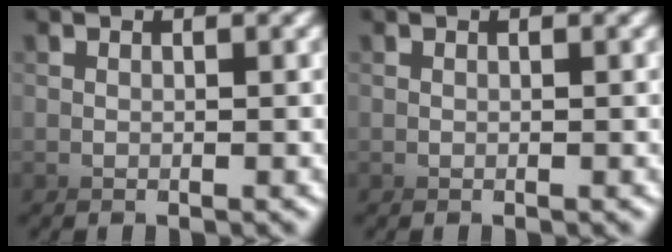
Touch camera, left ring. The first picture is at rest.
{"total": 0.0}